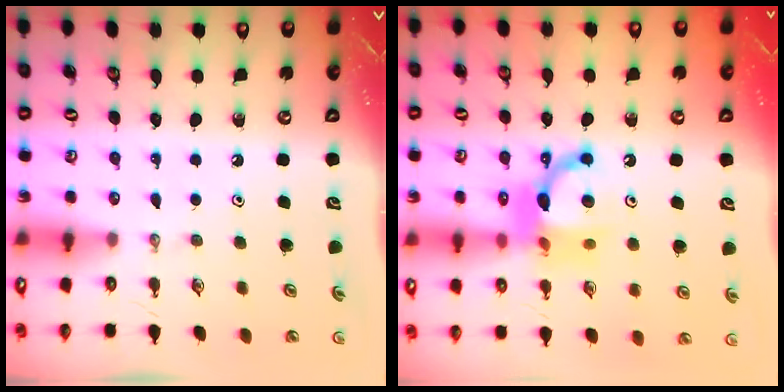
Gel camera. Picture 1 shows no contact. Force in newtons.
{"total": 11.1, "press": 11.0, "slide": 1.1}